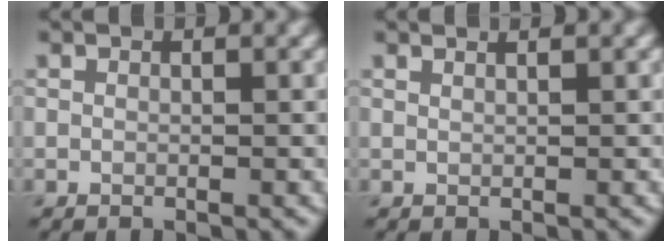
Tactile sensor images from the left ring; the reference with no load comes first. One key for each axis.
{"total": 1.5, "fx": 1.1, "fy": 0.6, "fz": 0.8, "tx": 0.000, "ty": -0.006, "tz": 0.002}